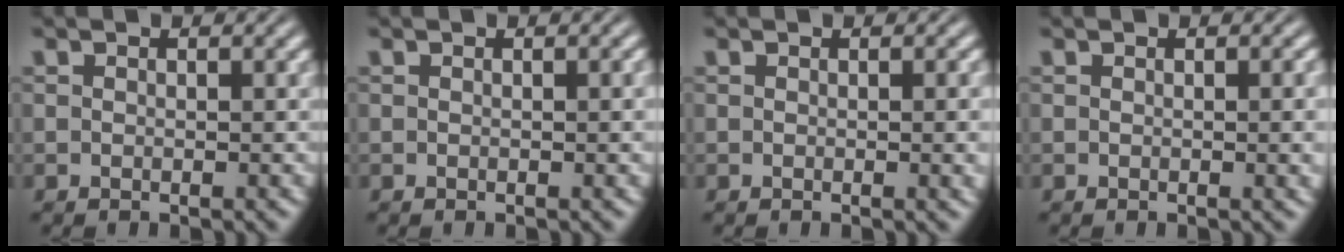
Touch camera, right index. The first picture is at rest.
{"total": 0.0}
{"total": 0.6, "force": [-0.1, -0.1, 0.6], "torque": [-0.010, -0.003, 0.000]}
{"total": 0.7, "force": [-0.1, -0.2, 0.6], "torque": [-0.011, -0.004, 0.001]}